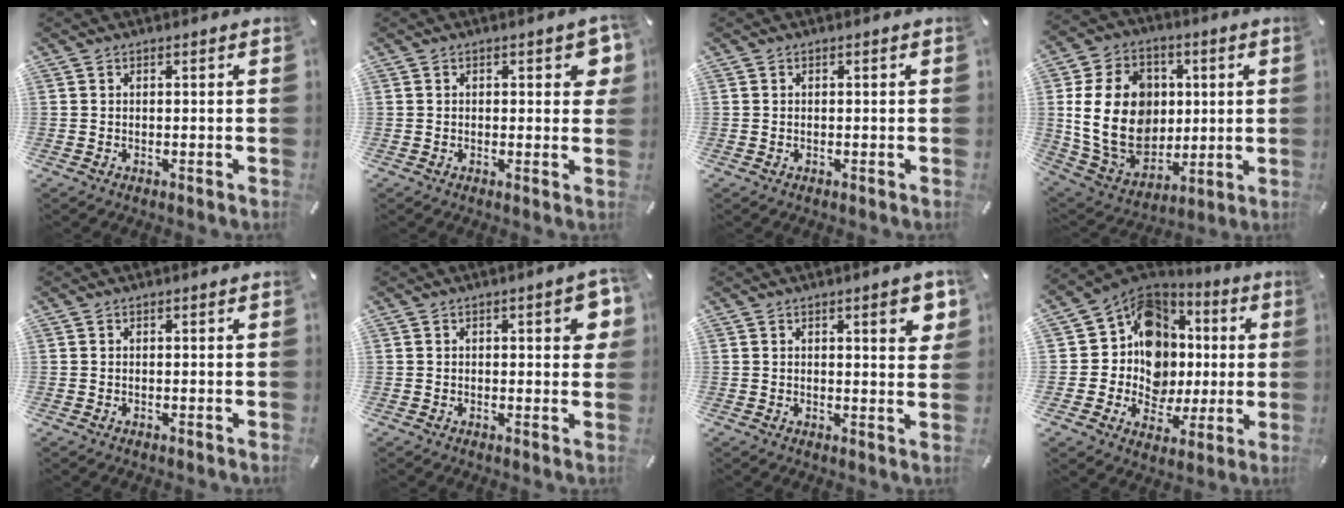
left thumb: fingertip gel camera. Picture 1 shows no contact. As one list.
[{"total": 4.2, "force": [1.1, 2.0, 3.5], "torque": [-0.040, -0.003, 0.011]}, {"total": 0.0}, {"total": 21.0, "force": [1.7, 16.7, 12.7], "torque": [-0.257, -0.002, 0.038]}, {"total": 0.0}, {"total": 5.9, "force": [1.2, 2.5, 5.2], "torque": [-0.067, -0.001, 0.013]}, {"total": 6.2, "force": [2.6, 1.8, 5.3], "torque": [-0.074, -0.007, 0.037]}, {"total": 13.4, "force": [2.0, 12.2, 5.1], "torque": [-0.090, -0.033, 0.049]}]